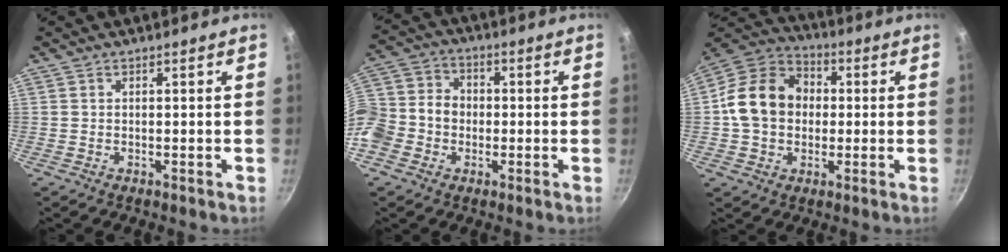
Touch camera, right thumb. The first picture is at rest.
{"total": 14.2, "force": [-3.2, 11.9, 7.2], "torque": [-0.142, 0.046, -0.076]}
{"total": 14.9, "force": [0.4, 11.9, 8.9], "torque": [-0.125, 0.032, -0.012]}